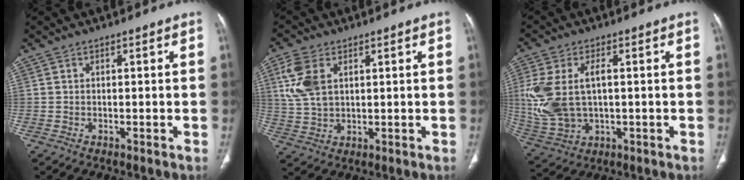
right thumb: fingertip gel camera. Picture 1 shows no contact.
{"total": 8.4, "force": [2.9, 5.1, 6.1], "torque": [-0.136, -0.001, 0.063]}
{"total": 13.8, "force": [1.0, 8.2, 11.0], "torque": [-0.254, 0.004, 0.034]}